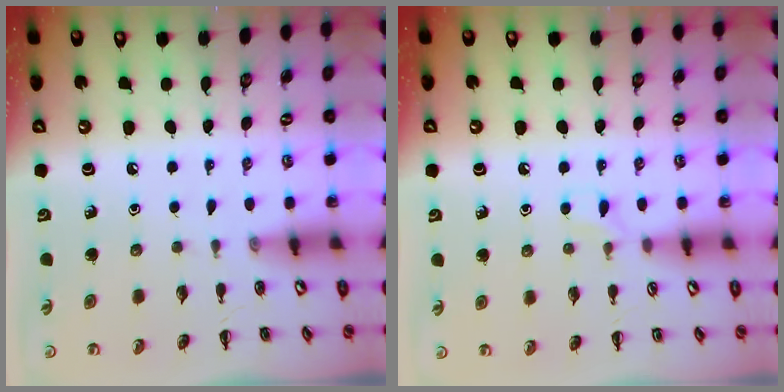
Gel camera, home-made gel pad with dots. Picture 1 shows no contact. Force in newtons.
{"total": 4.6, "press": 4.2, "slide": 1.6}